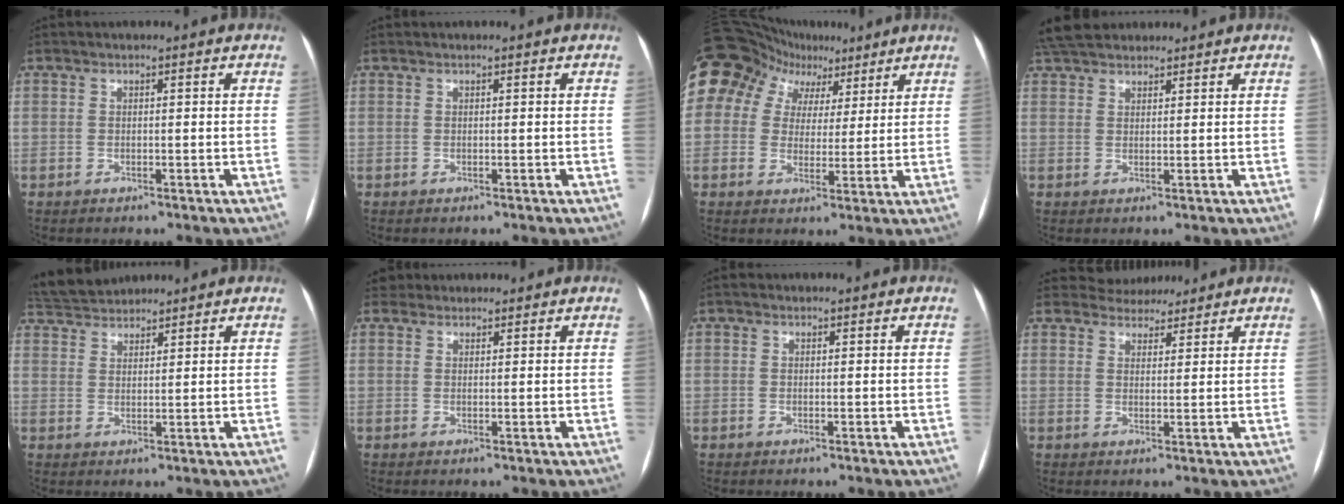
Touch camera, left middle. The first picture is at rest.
{"total": 0.0}
{"total": 10.8, "force": [6.3, 8.1, 3.3], "torque": [-0.058, 0.046, 0.099]}
{"total": 7.2, "force": [6.4, 2.4, 2.3], "torque": [-0.040, 0.036, 0.115]}
{"total": 5.6, "force": [5.4, 0.8, 0.7], "torque": [-0.018, 0.033, 0.101]}
{"total": 2.3, "force": [2.0, 1.2, -0.3], "torque": [0.014, 0.021, 0.029]}
{"total": 1.9, "force": [-1.1, -1.4, -0.7], "torque": [0.014, -0.010, -0.020]}
{"total": 4.8, "force": [4.4, 1.8, 0.1], "torque": [0.001, 0.012, 0.063]}